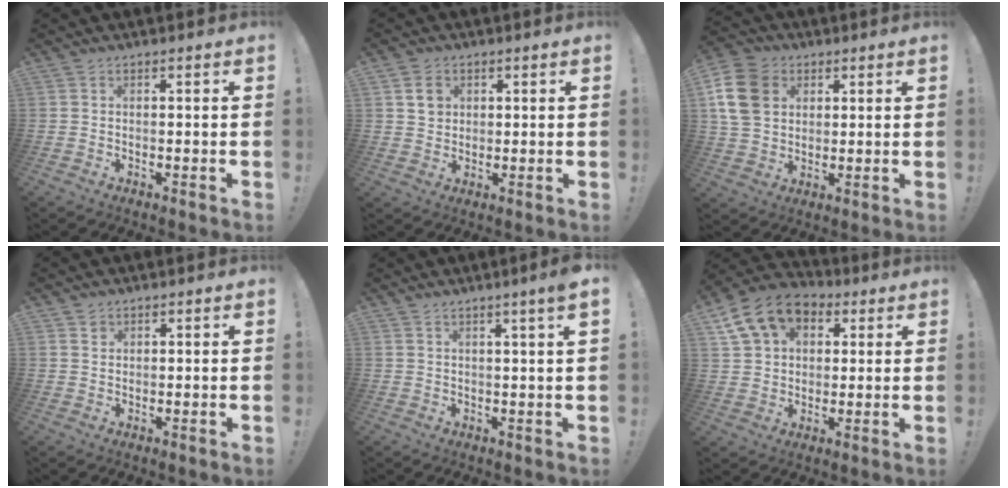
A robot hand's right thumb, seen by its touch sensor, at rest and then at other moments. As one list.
[{"total": 4.8, "force": [1.9, 4.1, 1.4], "torque": [-0.011, -0.002, 0.032]}, {"total": 13.5, "force": [4.1, 10.6, 7.3], "torque": [-0.122, -0.008, 0.085]}, {"total": 1.5, "force": [1.0, 1.1, 0.3], "torque": [0.001, -0.005, 0.018]}, {"total": 3.3, "force": [1.9, -0.6, 2.7], "torque": [-0.043, -0.010, 0.027]}, {"total": 14.2, "force": [6.5, 10.5, 7.0], "torque": [-0.116, -0.018, 0.129]}]